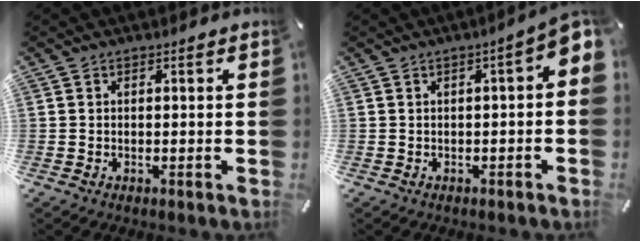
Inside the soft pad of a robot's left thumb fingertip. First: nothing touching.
{"total": 4.6, "force": [0.3, 1.6, 4.3], "torque": [-0.070, -0.001, 0.005]}